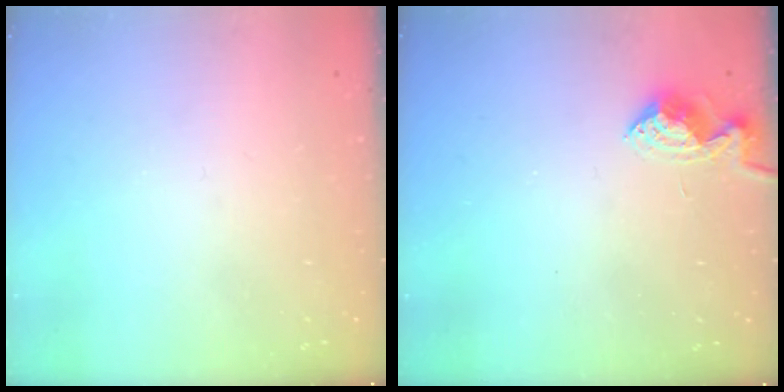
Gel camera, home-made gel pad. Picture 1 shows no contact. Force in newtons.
{"total": 7.6, "press": 7.6, "slide": 0.4}